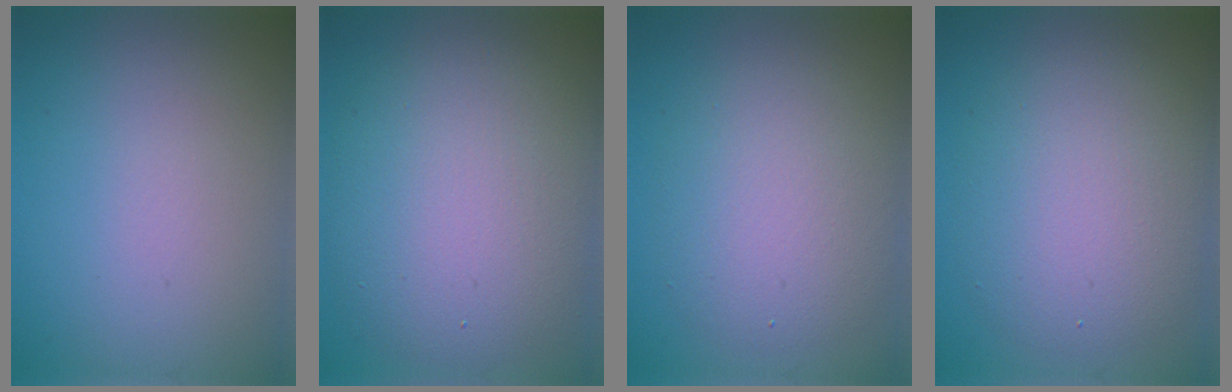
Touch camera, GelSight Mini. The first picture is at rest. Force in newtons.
{"total": 9.5, "press": 9.5, "slide": 0.6}
{"total": 5.1, "press": 5.1, "slide": 0.5}
{"total": 6.6, "press": 6.6, "slide": 0.4}